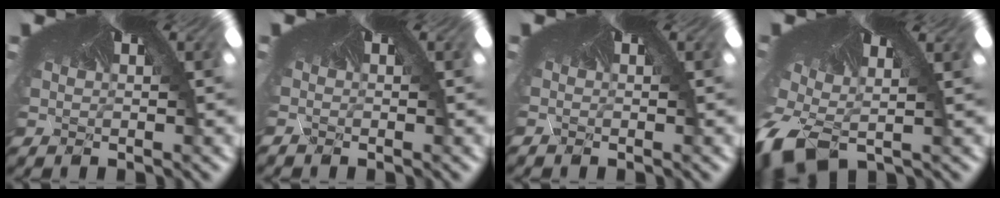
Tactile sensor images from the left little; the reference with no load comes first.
{"total": 1.0, "force": [-0.9, -0.4, 0.0], "torque": [0.007, -0.011, -0.010]}
{"total": 0.7, "force": [-0.6, -0.2, -0.1], "torque": [0.006, -0.007, -0.007]}
{"total": 7.1, "force": [-6.6, 1.9, 1.9], "torque": [-0.092, -0.099, -0.079]}